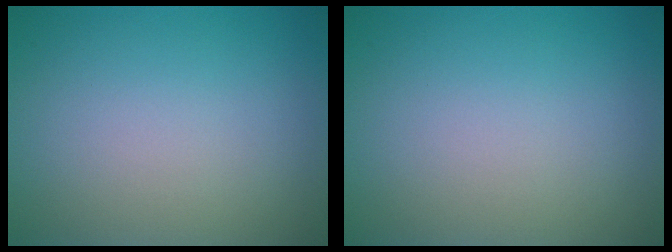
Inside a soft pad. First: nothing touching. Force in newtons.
{"total": 0.0}